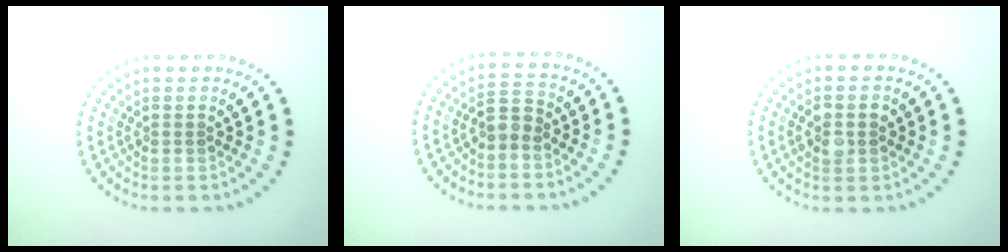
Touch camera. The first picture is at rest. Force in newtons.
{"total": 1.7, "press": 1.6, "slide": 0.7}
{"total": 2.5, "press": 2.5, "slide": 0.1}